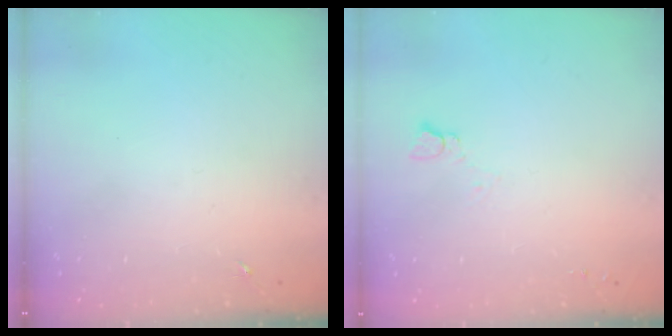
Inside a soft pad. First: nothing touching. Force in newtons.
{"total": 2.8, "press": 2.7, "slide": 0.3}